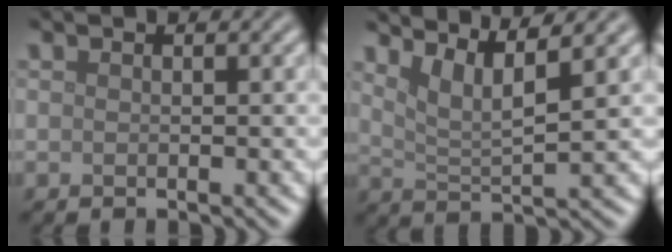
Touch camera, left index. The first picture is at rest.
{"total": 4.2, "force": [2.9, 0.8, 3.0], "torque": [-0.051, 0.004, 0.056]}